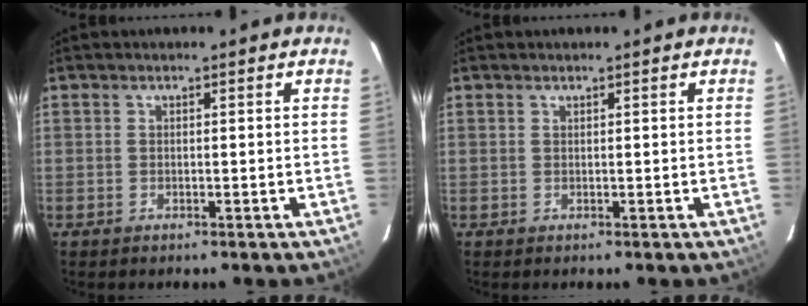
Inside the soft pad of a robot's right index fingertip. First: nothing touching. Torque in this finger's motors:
{"motor_torque": [0.18, 0.16, 0.11, 0.01]}